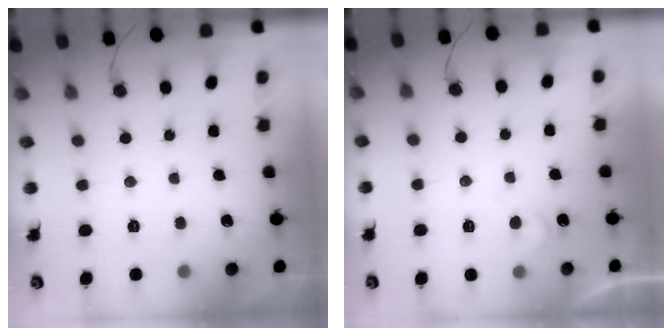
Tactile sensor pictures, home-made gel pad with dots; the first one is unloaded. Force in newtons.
{"total": 4.4, "press": 4.4, "slide": 0.4}